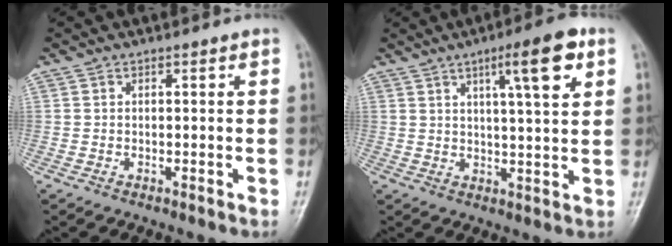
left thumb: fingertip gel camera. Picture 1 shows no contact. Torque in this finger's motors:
{"motor_torque": [0.30, 0.30, 0.27, -0.21, 0.11]}